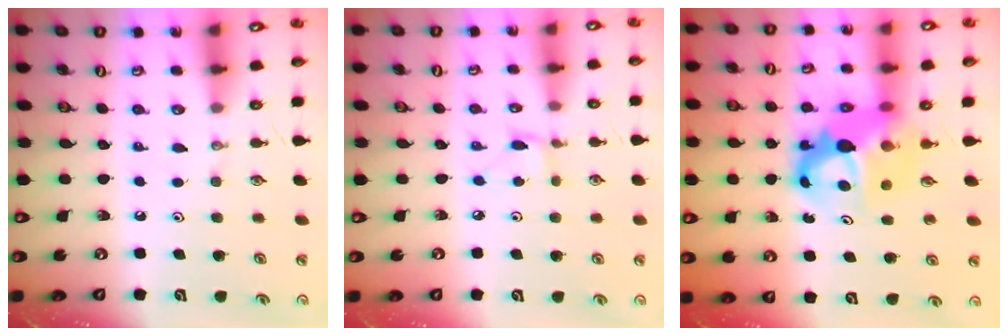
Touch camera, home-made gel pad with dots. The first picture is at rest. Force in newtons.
{"total": 2.0, "press": 2.0, "slide": 0.1}
{"total": 10.3, "press": 10.3, "slide": 0.7}